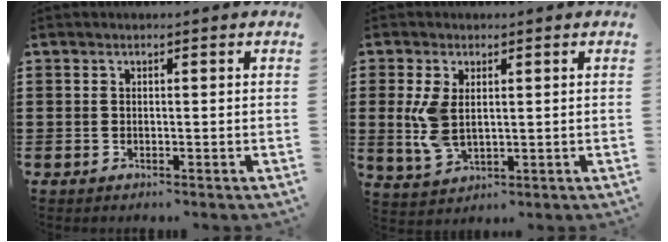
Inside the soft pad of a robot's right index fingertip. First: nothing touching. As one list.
[{"total": 6.0, "force": [0.7, 3.3, 4.9], "torque": [-0.125, -0.001, 0.006]}]